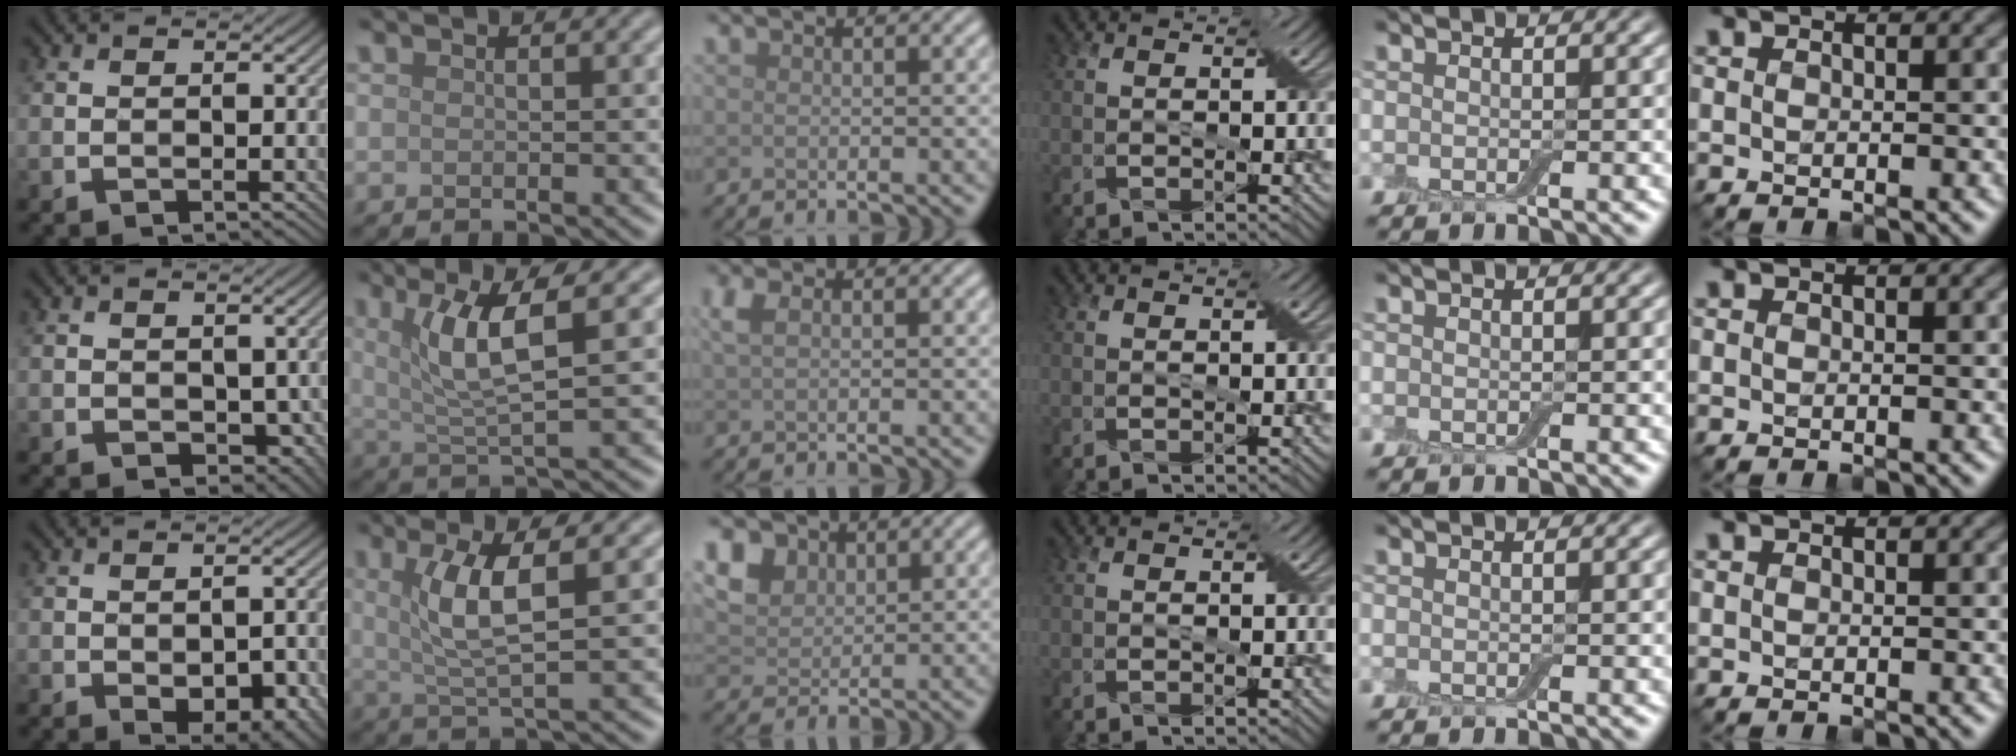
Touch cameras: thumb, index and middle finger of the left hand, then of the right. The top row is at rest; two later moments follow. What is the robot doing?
{"motion": "pour", "object": "bowl"}